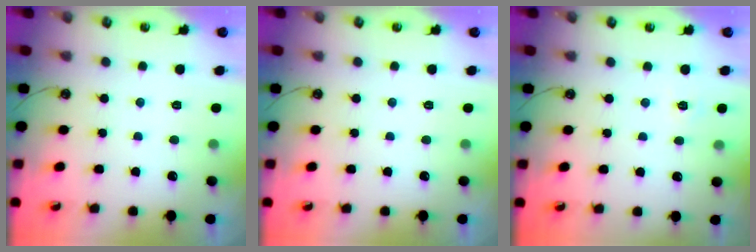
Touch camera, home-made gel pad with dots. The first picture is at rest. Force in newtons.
{"total": 0.0}
{"total": 3.8, "press": 3.8, "slide": 0.5}